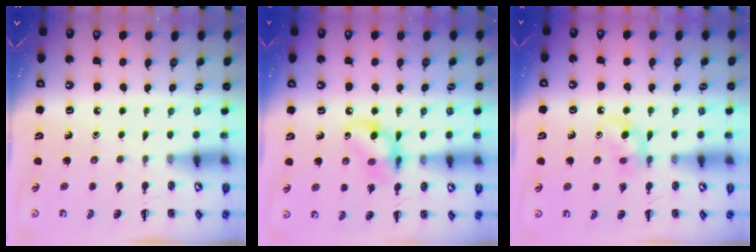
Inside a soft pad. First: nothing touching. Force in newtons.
{"total": 12.5, "press": 12.3, "slide": 2.1}
{"total": 6.6, "press": 6.4, "slide": 1.6}